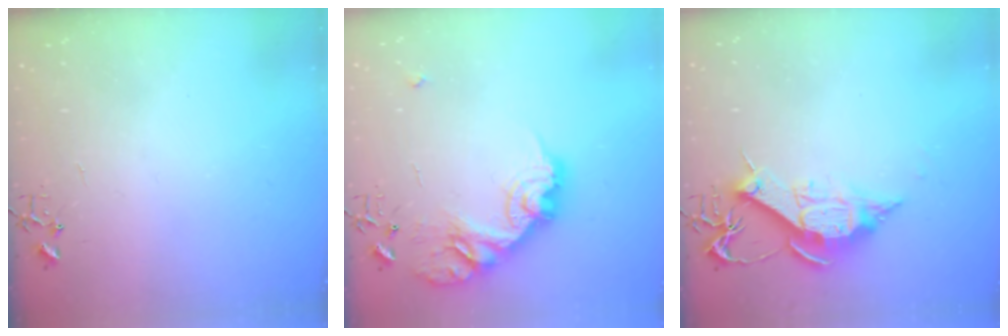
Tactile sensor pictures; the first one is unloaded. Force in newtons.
{"total": 18.3, "press": 18.3, "slide": 1.0}
{"total": 11.9, "press": 11.9, "slide": 0.7}